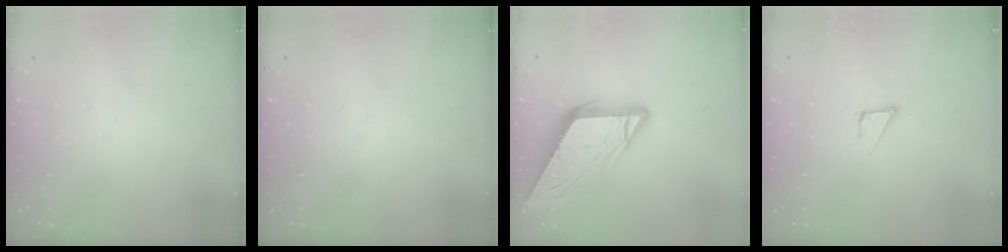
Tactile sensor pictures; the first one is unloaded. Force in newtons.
{"total": 0.0}
{"total": 10.6, "press": 10.5, "slide": 1.1}
{"total": 4.5, "press": 4.5, "slide": 0.3}